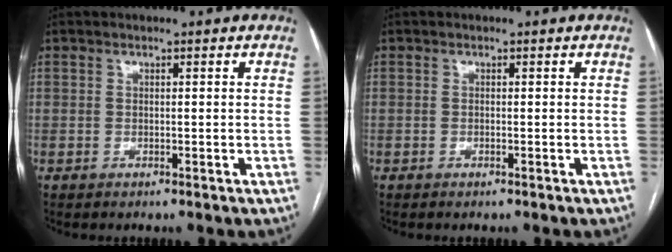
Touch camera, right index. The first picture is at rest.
{"total": 0.0}